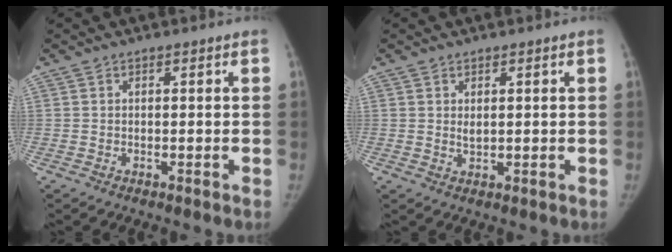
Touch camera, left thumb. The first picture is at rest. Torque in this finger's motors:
{"motor_torque": [-0.23, -0.23, 0.05, -0.03, 0.00]}